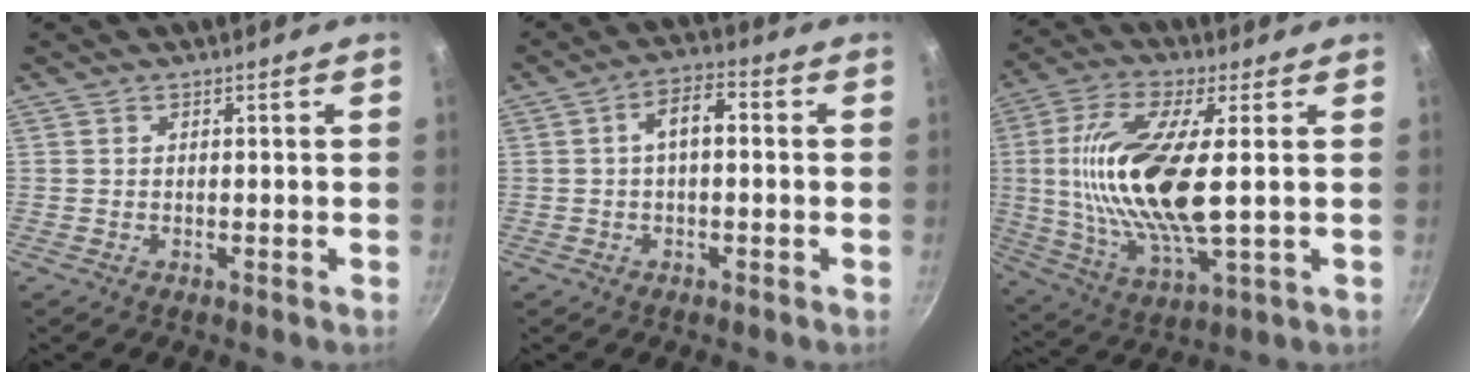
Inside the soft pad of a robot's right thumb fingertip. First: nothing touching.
{"total": 5.7, "force": [0.4, 2.8, 4.9], "torque": [-0.074, 0.025, 0.001]}
{"total": 19.4, "force": [1.9, 6.5, 18.2], "torque": [-0.369, -0.008, 0.034]}